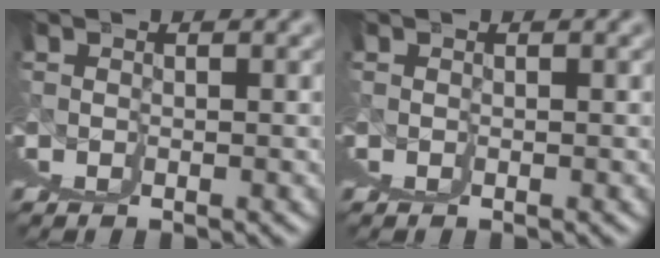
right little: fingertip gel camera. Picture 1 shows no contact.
{"total": 0.0}